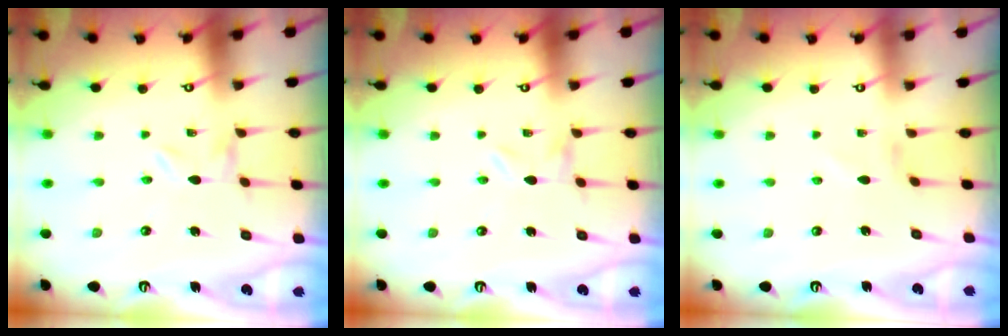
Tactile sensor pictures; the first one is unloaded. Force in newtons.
{"total": 0.0}
{"total": 1.1, "press": 1.0, "slide": 0.3}